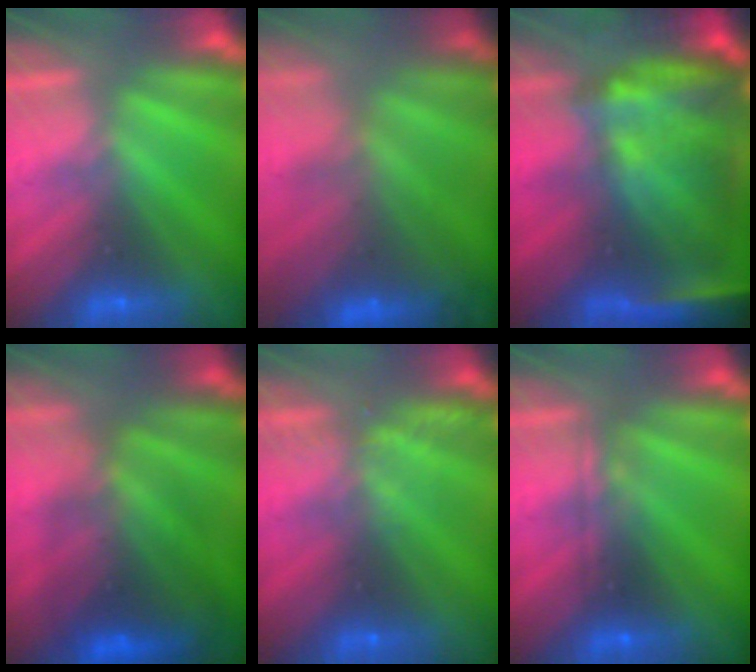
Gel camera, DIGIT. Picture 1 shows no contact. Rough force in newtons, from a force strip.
{"total": 11.1}
{"total": 10.9}
{"total": 7.2}
{"total": 2.2}
{"total": 2.3}